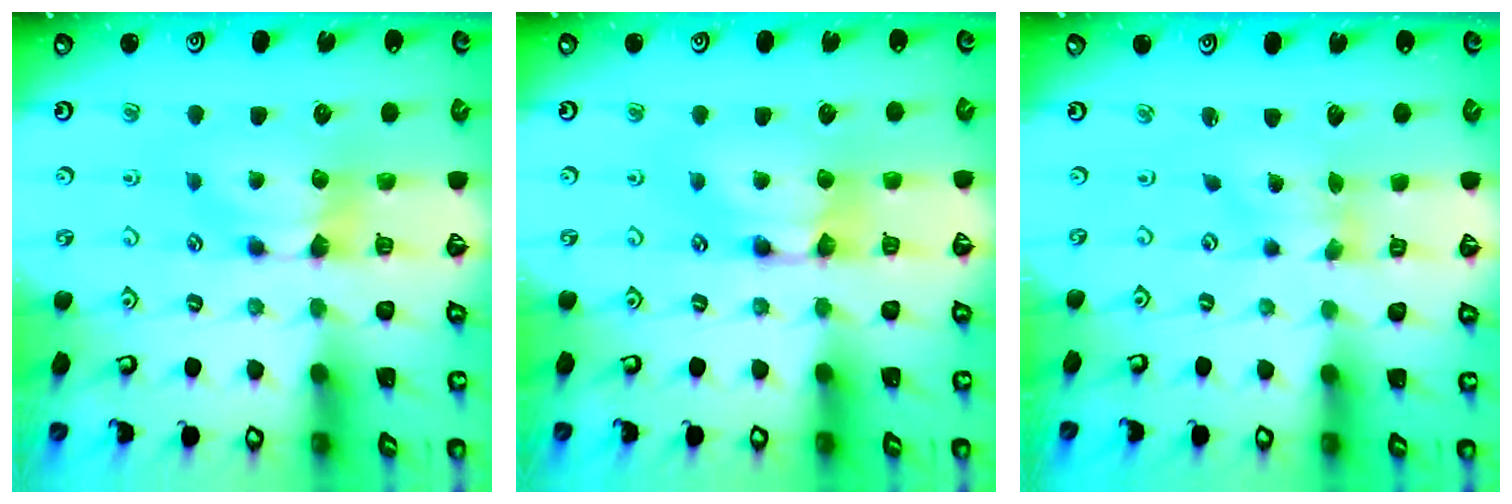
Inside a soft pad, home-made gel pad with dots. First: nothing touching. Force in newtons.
{"total": 2.6, "press": 2.6, "slide": 0.2}
{"total": 1.6, "press": 1.2, "slide": 1.1}